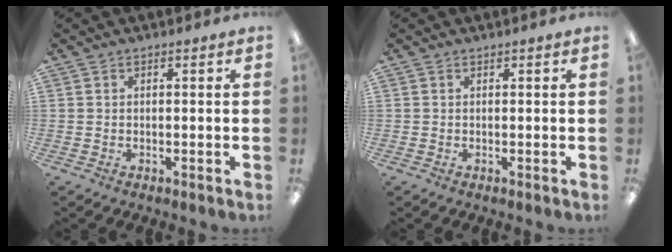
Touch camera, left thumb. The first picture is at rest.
{"total": 0.0}